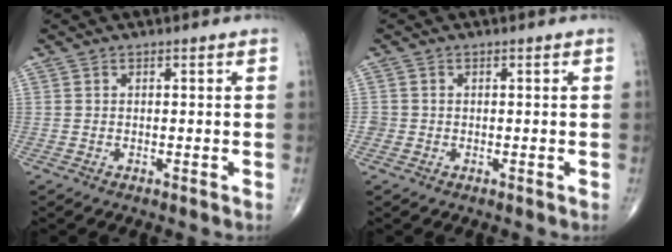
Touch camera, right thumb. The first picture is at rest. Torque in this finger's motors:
{"motor_torque": [0.18, -0.04, 0.40, -0.04, 0.01]}